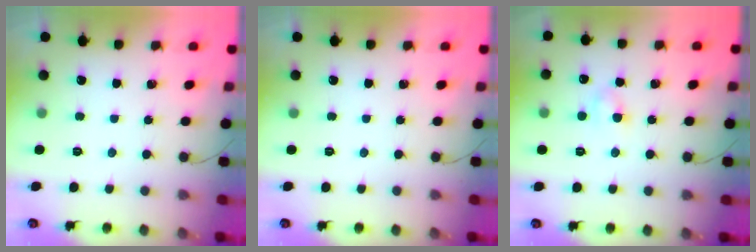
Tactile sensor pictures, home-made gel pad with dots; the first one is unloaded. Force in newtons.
{"total": 0.0}
{"total": 3.5, "press": 3.3, "slide": 1.3}